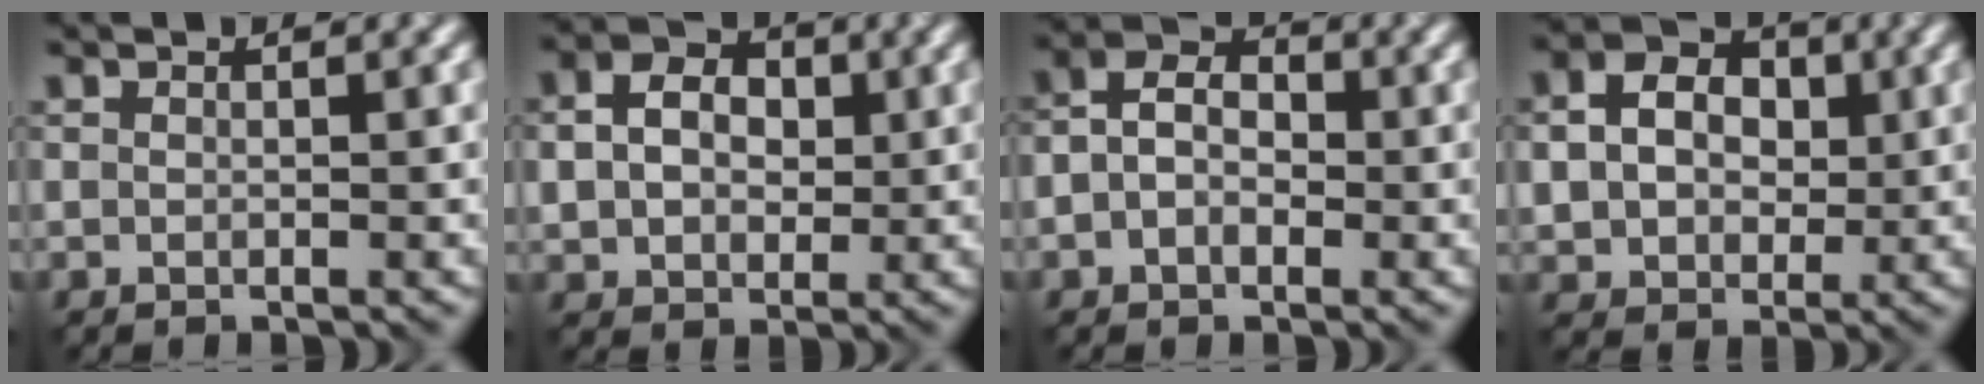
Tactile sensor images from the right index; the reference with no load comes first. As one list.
[{"total": 6.4, "force": [1.4, 4.9, 3.9], "torque": [-0.080, 0.019, 0.000]}, {"total": 3.9, "force": [-0.3, 2.9, 2.7], "torque": [-0.046, 0.006, -0.016]}, {"total": 7.4, "force": [1.4, 5.8, 4.3], "torque": [-0.090, 0.020, 0.007]}]